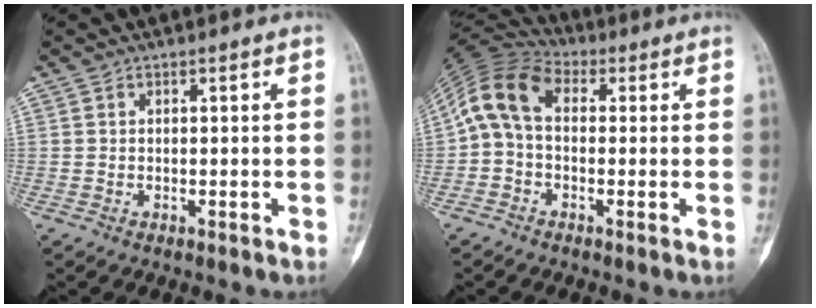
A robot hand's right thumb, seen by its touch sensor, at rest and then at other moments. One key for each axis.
{"total": 10.0, "fx": 0.6, "fy": 6.7, "fz": 7.4, "tx": -0.138, "ty": 0.033, "tz": -0.004}